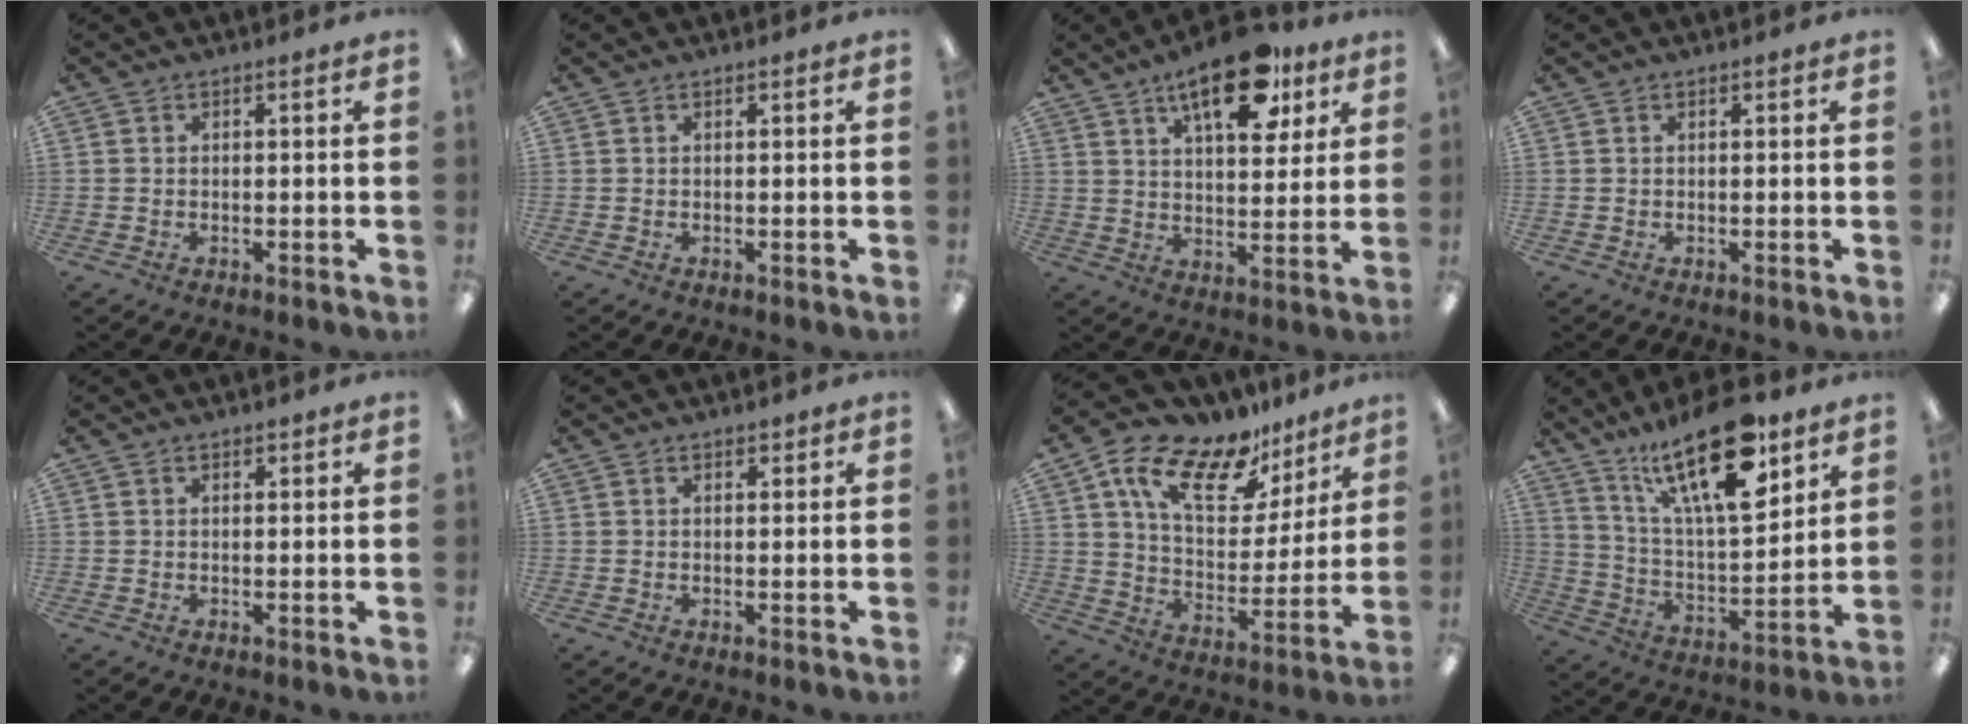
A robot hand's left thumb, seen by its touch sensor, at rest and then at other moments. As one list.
[{"total": 0.0}, {"total": 16.8, "force": [10.1, 7.2, 11.3], "torque": [-0.157, -0.042, 0.163]}, {"total": 0.0}, {"total": 0.9, "force": [0.8, 0.4, 0.3], "torque": [0.001, -0.003, 0.012]}, {"total": 1.1, "force": [0.9, 0.6, 0.4], "torque": [0.000, -0.003, 0.015]}, {"total": 19.1, "force": [12.3, 9.5, 11.2], "torque": [-0.196, -0.064, 0.215]}, {"total": 23.8, "force": [15.3, 8.6, 16.1], "torque": [-0.274, -0.088, 0.255]}]